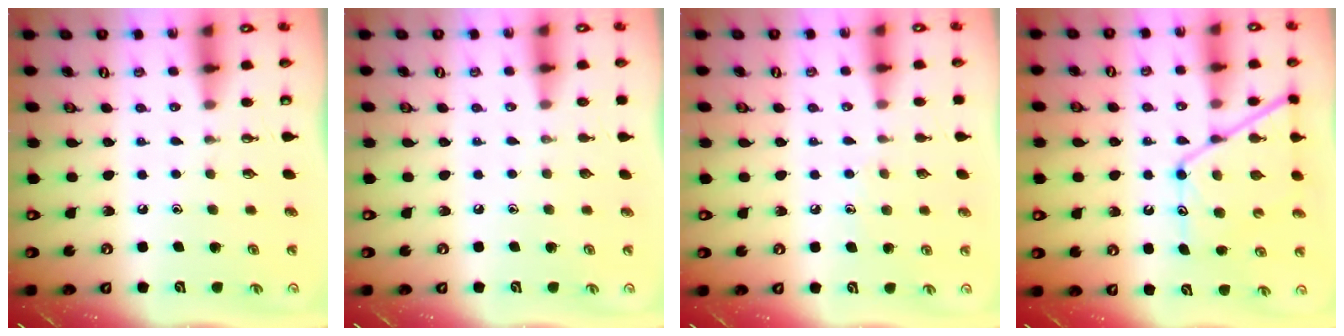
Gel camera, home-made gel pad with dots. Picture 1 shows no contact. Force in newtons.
{"total": 0.0}
{"total": 6.6, "press": 6.6, "slide": 0.7}
{"total": 14.1, "press": 14.1, "slide": 1.2}